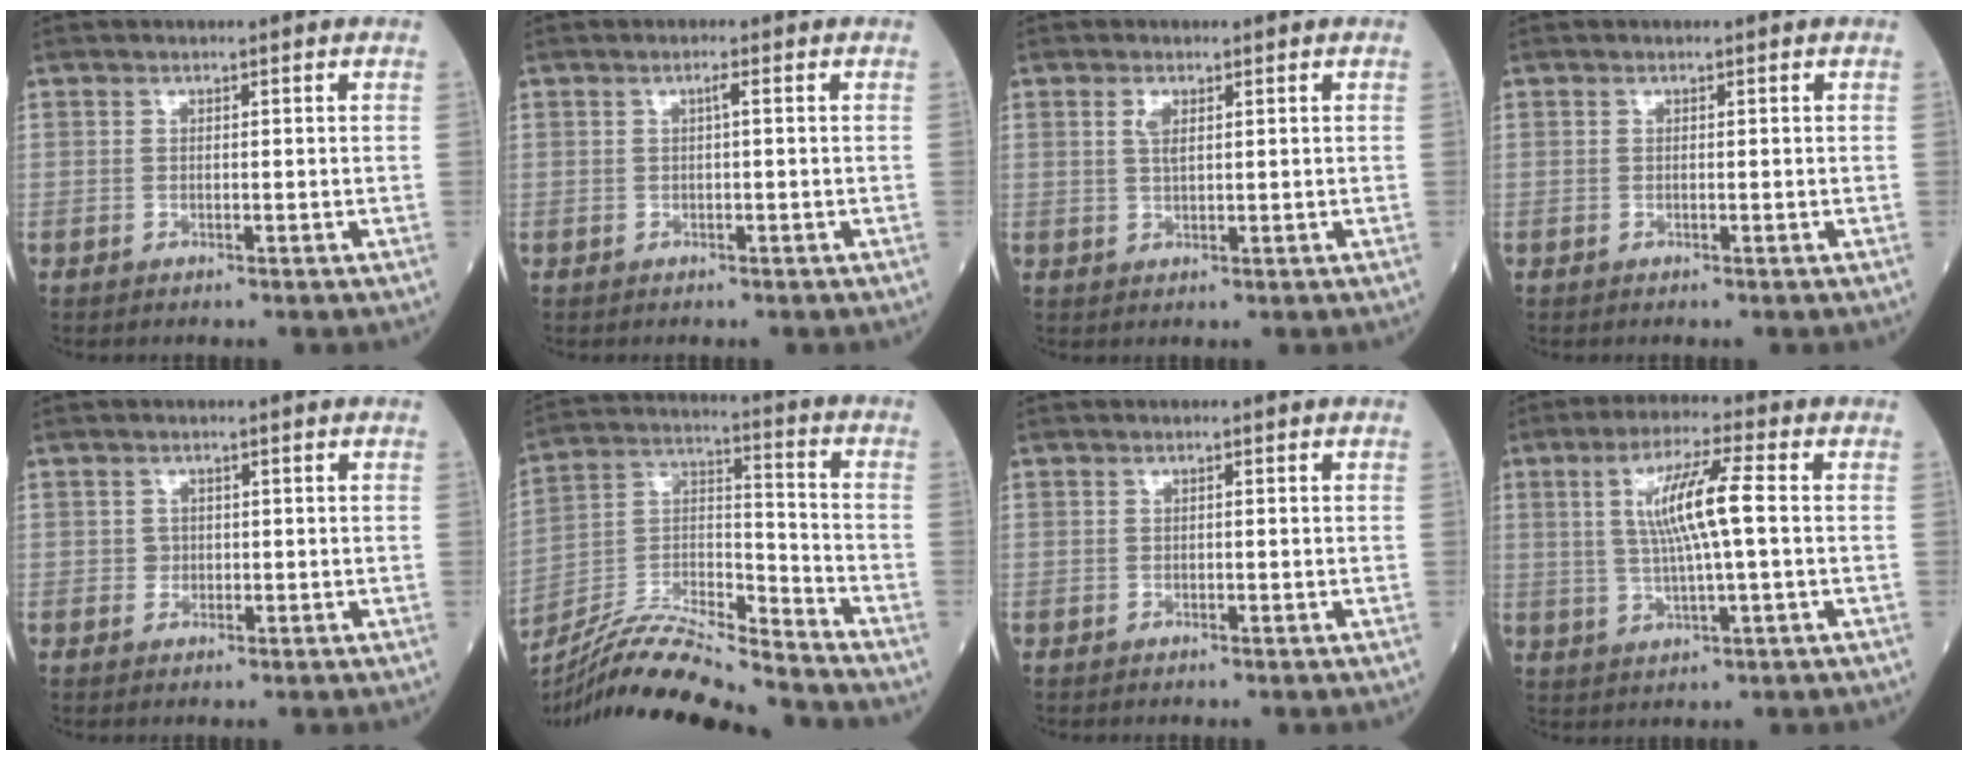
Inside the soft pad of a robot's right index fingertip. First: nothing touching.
{"total": 0.8, "force": [0.1, -0.1, 0.8], "torque": [-0.012, 0.002, 0.001]}
{"total": 2.0, "force": [0.9, 0.6, 1.8], "torque": [-0.039, 0.000, 0.018]}
{"total": 0.0}
{"total": 1.1, "force": [0.0, 1.1, 0.2], "torque": [0.000, 0.004, -0.001]}
{"total": 17.9, "force": [-16.6, -0.2, 6.7], "torque": [-0.128, 0.005, -0.301]}
{"total": 0.0}
{"total": 9.0, "force": [1.2, 0.5, 8.9], "torque": [-0.174, 0.006, 0.023]}